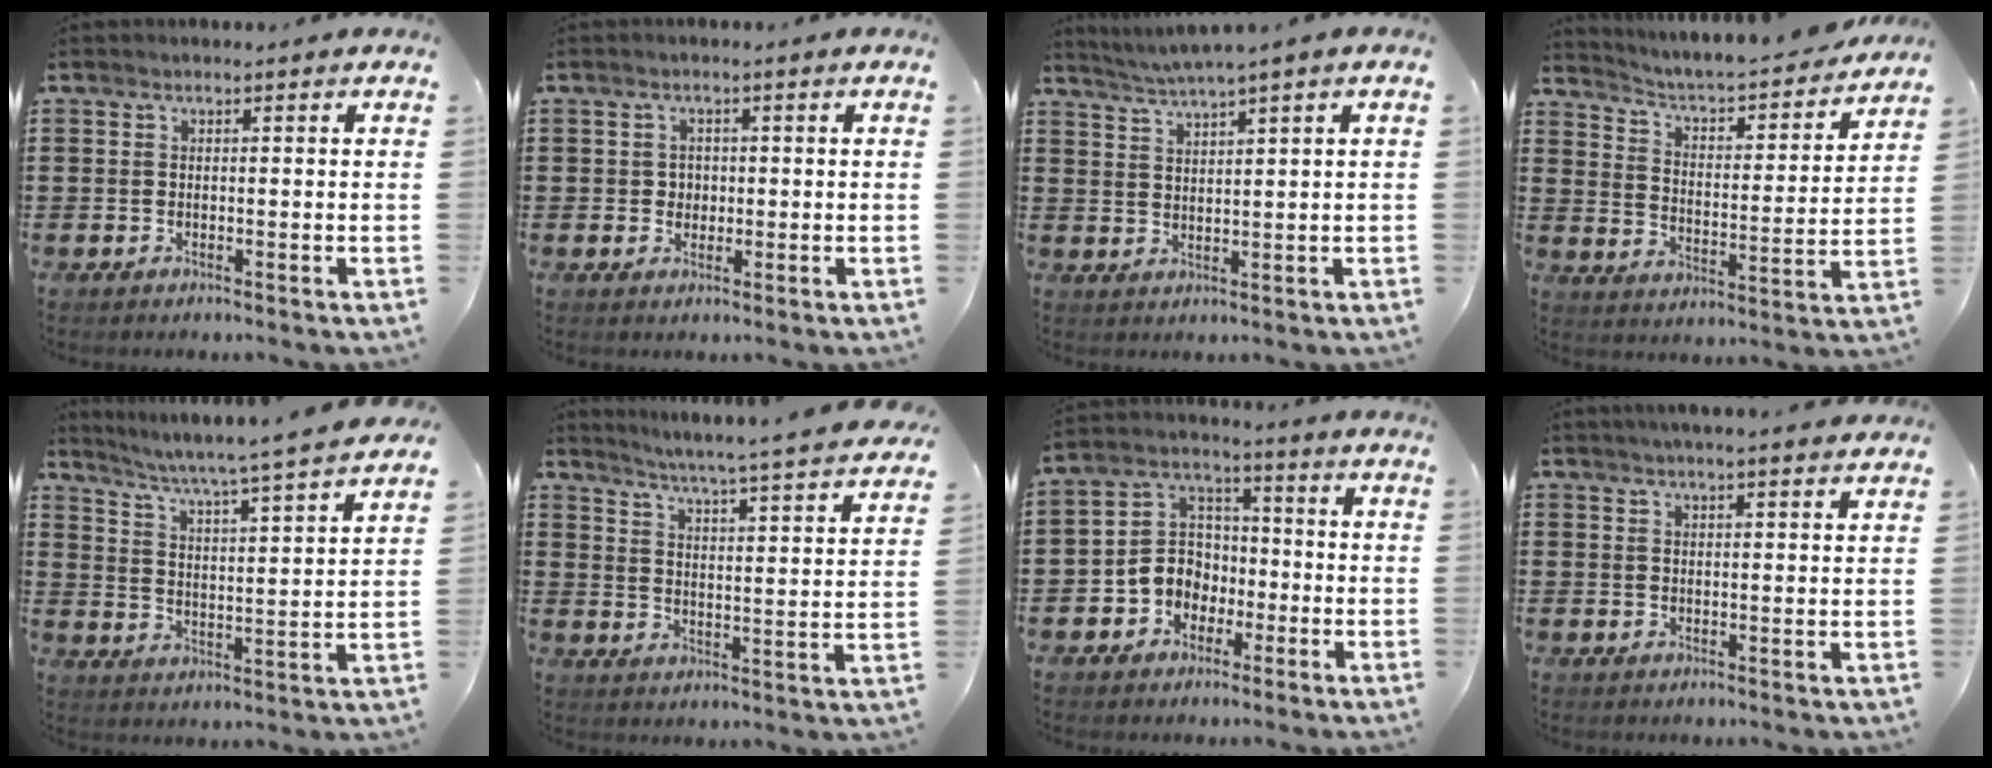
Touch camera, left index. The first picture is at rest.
{"total": 1.7, "force": [0.2, 1.6, 0.5], "torque": [-0.017, 0.009, 0.002]}
{"total": 2.5, "force": [2.1, -0.7, 1.2], "torque": [-0.028, -0.009, 0.037]}
{"total": 3.8, "force": [3.6, 0.1, 1.2], "torque": [-0.046, -0.036, 0.050]}
{"total": 4.4, "force": [3.8, -1.0, 1.9], "torque": [-0.056, -0.042, 0.051]}
{"total": 4.8, "force": [4.3, -1.3, 1.7], "torque": [-0.053, -0.047, 0.062]}
{"total": 6.4, "force": [-2.2, 5.7, 1.9], "torque": [-0.064, 0.012, -0.048]}
{"total": 2.9, "force": [2.7, -0.4, 0.9], "torque": [-0.025, -0.004, 0.050]}